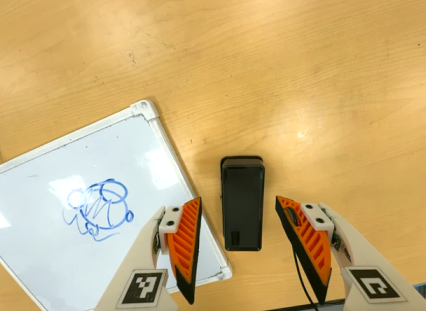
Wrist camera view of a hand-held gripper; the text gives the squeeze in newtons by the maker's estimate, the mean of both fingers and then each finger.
{"total": 0.0}